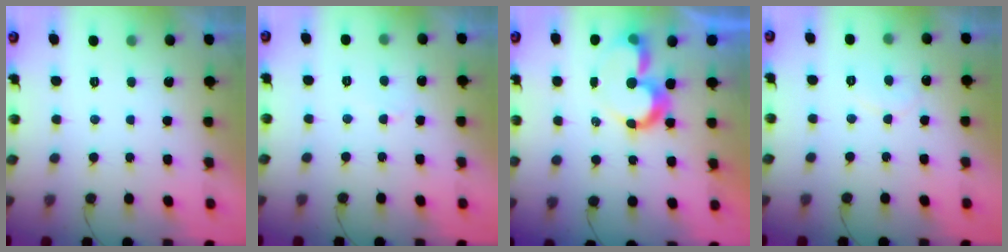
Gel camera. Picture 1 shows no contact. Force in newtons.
{"total": 3.0, "press": 3.0, "slide": 0.4}
{"total": 9.0, "press": 8.9, "slide": 0.7}
{"total": 6.8, "press": 6.8, "slide": 0.6}